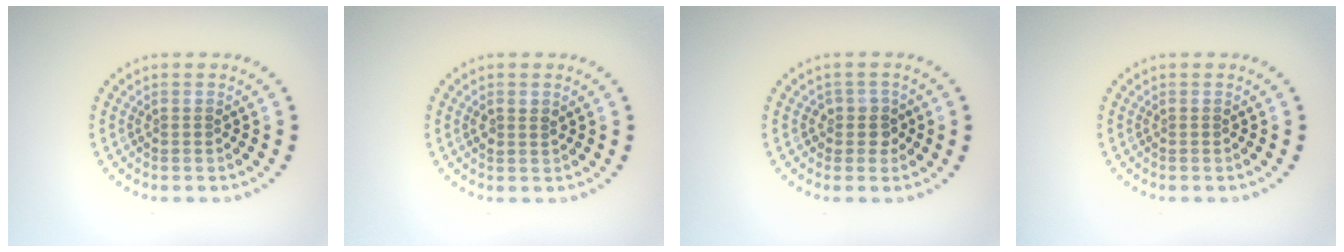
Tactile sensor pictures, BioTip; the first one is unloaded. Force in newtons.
{"total": 1.1, "press": 1.1, "slide": 0.4}
{"total": 1.8, "press": 1.5, "slide": 1.0}
{"total": 0.0}